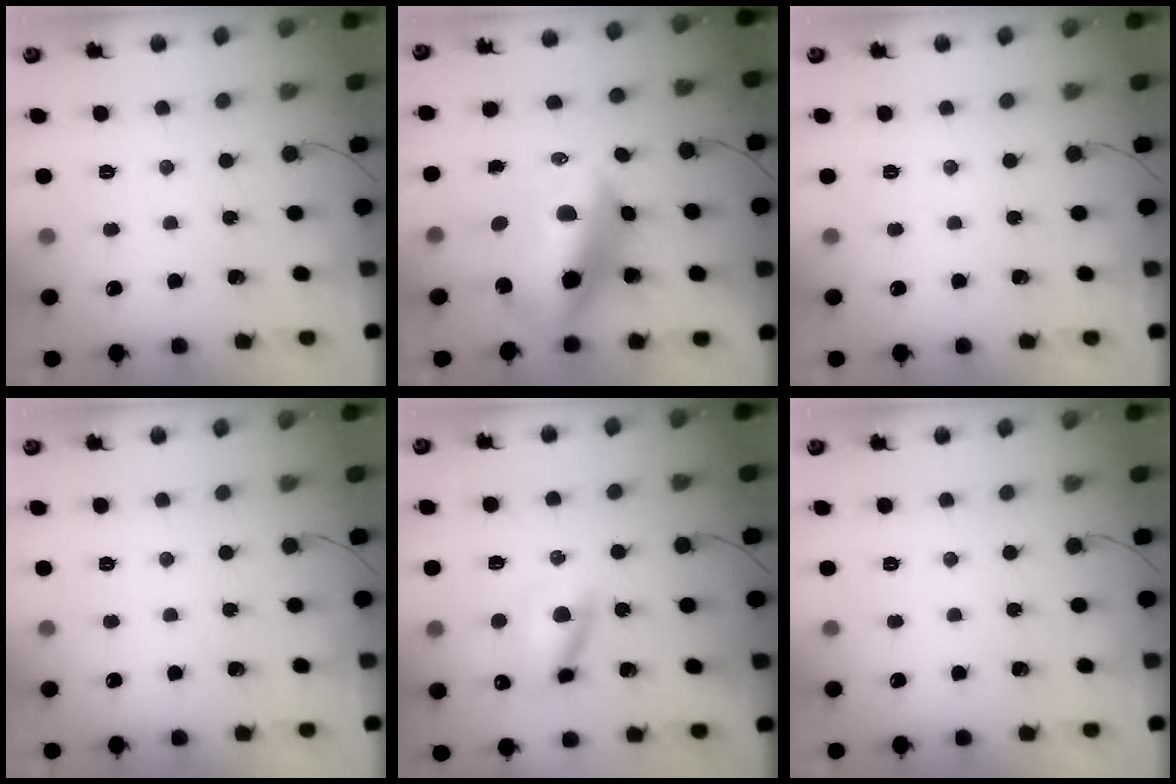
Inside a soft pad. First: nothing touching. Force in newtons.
{"total": 17.2, "press": 16.8, "slide": 3.5}
{"total": 0.0}
{"total": 0.0}
{"total": 11.2, "press": 11.0, "slide": 1.8}
{"total": 0.0}